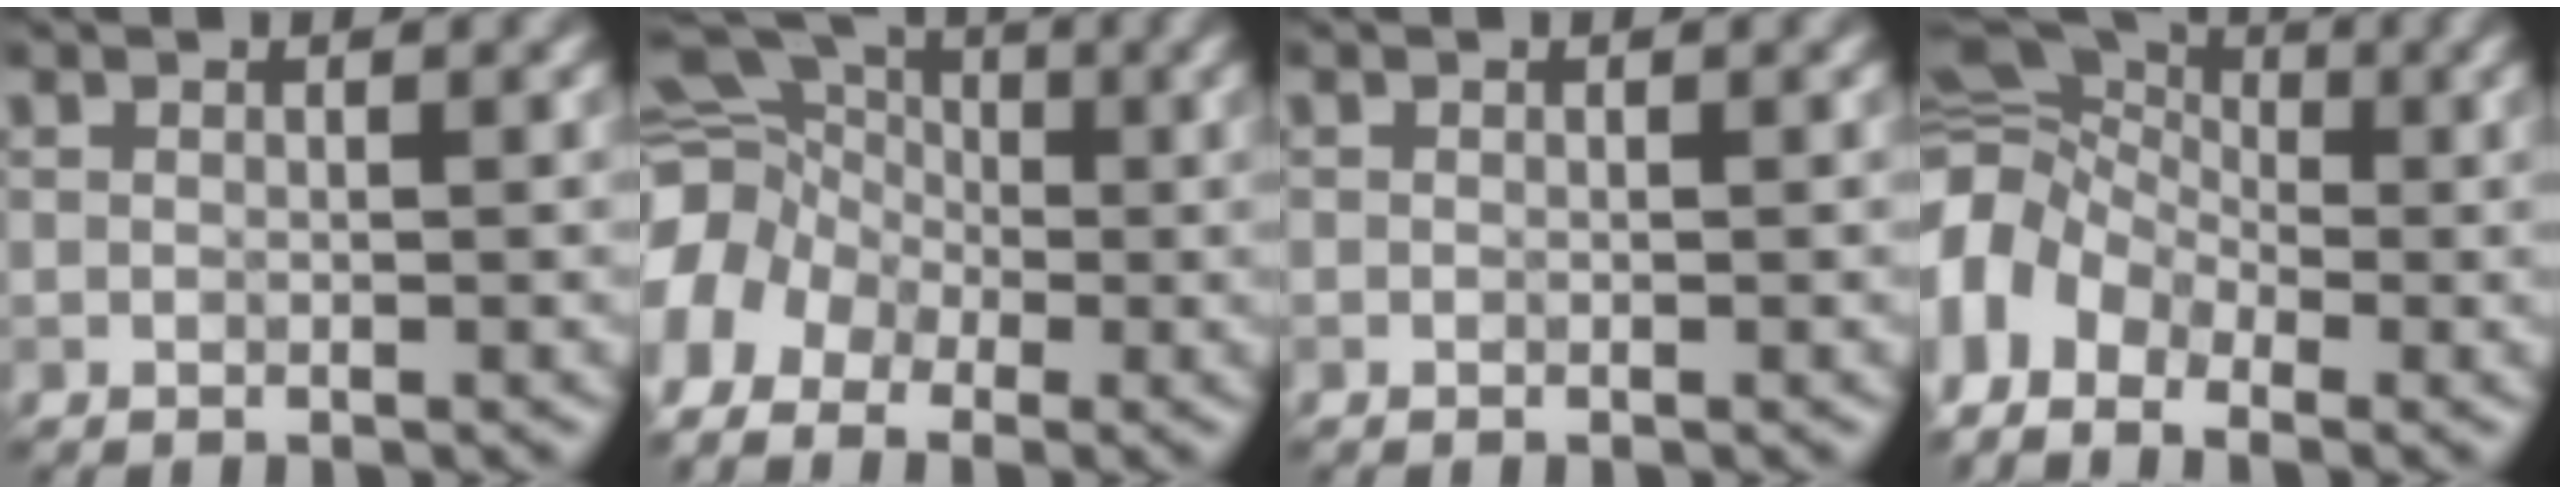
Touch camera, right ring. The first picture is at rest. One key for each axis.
{"total": 9.9, "fx": -3.2, "fy": 8.0, "fz": 4.9, "tx": -0.107, "ty": -0.002, "tz": -0.076}
{"total": 0.0}
{"total": 11.1, "fx": -2.3, "fy": 8.7, "fz": 6.4, "tx": -0.131, "ty": 0.009, "tz": -0.060}